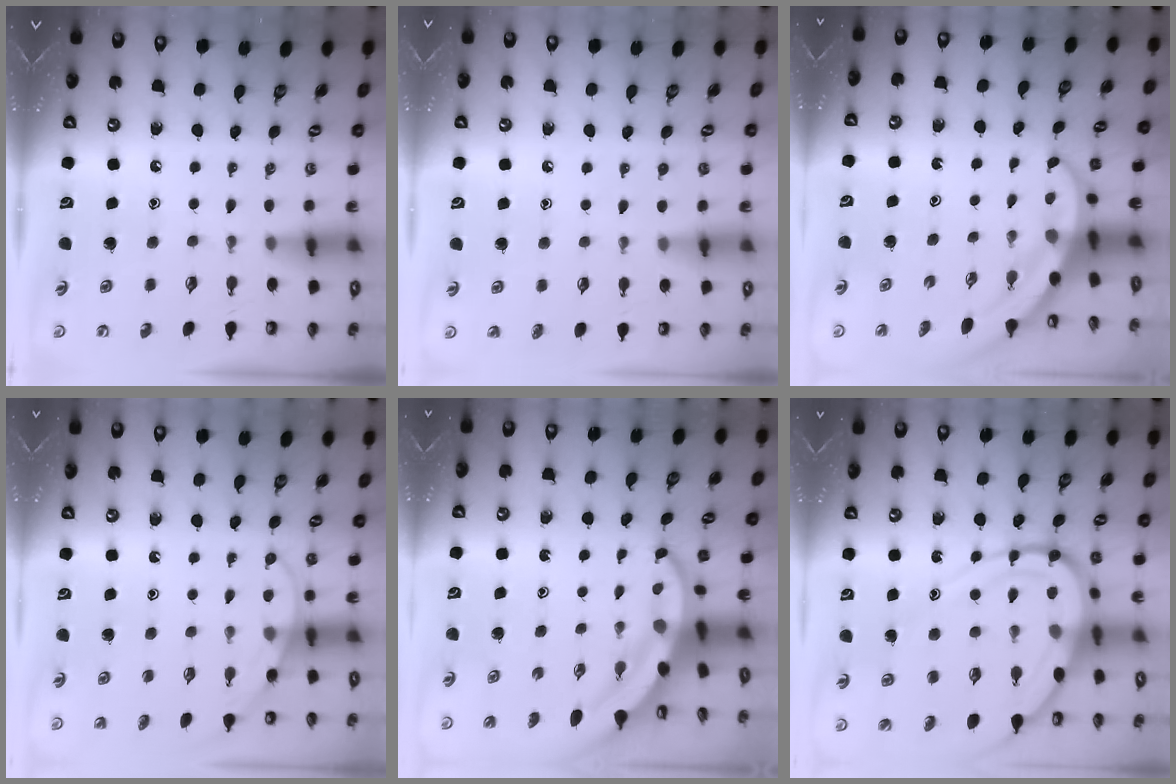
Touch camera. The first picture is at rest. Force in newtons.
{"total": 3.5, "press": 3.5, "slide": 0.4}
{"total": 3.7, "press": 3.7, "slide": 0.1}
{"total": 5.1, "press": 5.1, "slide": 0.2}
{"total": 5.7, "press": 5.7, "slide": 0.2}
{"total": 14.5, "press": 14.4, "slide": 1.8}